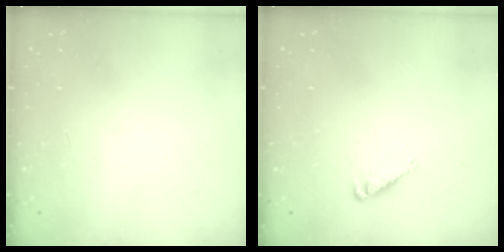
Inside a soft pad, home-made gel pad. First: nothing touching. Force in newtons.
{"total": 1.7, "press": 1.7, "slide": 0.4}